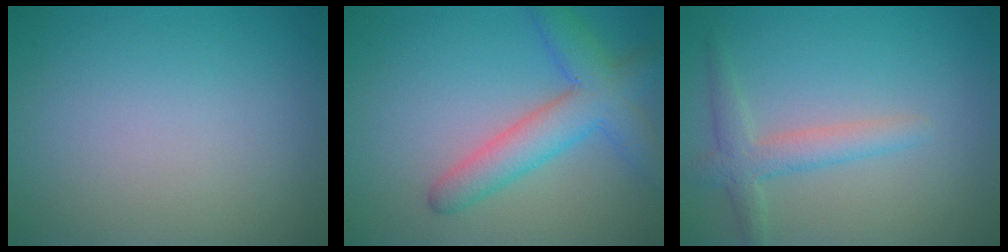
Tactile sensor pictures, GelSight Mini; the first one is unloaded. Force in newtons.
{"total": 5.5, "press": 5.5, "slide": 0.2}
{"total": 2.8, "press": 2.8, "slide": 0.1}